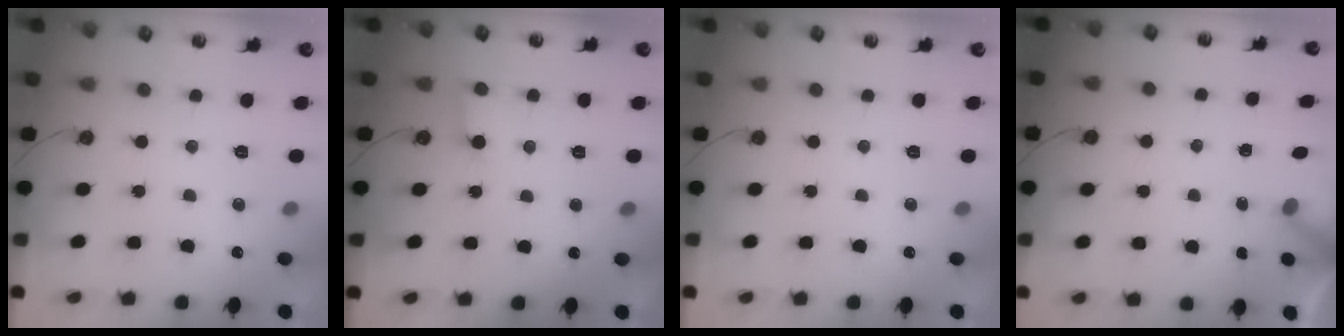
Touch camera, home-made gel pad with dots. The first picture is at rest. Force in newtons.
{"total": 4.3, "press": 4.2, "slide": 0.3}
{"total": 0.0}
{"total": 2.9, "press": 2.9, "slide": 0.3}